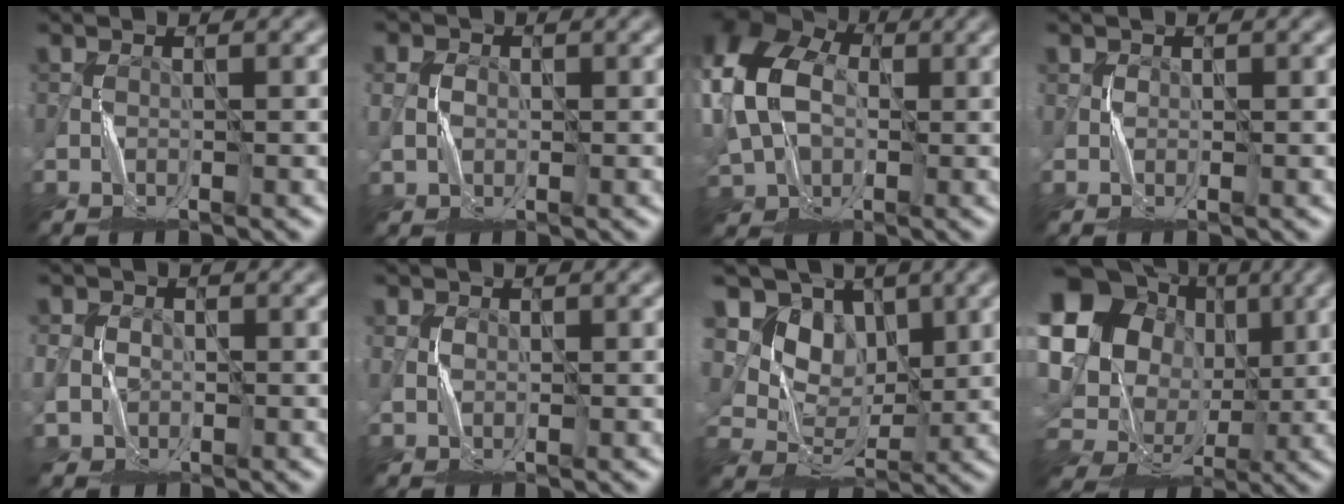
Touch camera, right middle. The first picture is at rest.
{"total": 1.2, "force": [0.7, 0.9, -0.2], "torque": [-0.005, -0.002, 0.016]}
{"total": 12.4, "force": [1.8, 9.0, 8.2], "torque": [-0.174, 0.003, 0.028]}
{"total": 1.4, "force": [0.5, -0.5, -1.2], "torque": [0.029, -0.002, 0.012]}
{"total": 1.0, "force": [0.3, 0.8, -0.6], "torque": [0.013, -0.007, 0.008]}
{"total": 1.0, "force": [0.7, 0.2, -0.7], "torque": [0.010, -0.003, 0.019]}
{"total": 8.2, "force": [4.8, 6.0, 3.0], "torque": [-0.053, -0.012, 0.093]}
{"total": 16.4, "force": [4.0, 14.5, 6.6], "torque": [-0.188, 0.028, 0.069]}